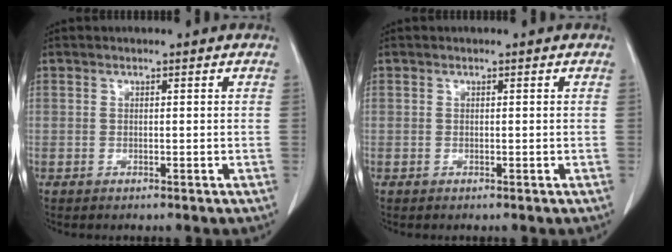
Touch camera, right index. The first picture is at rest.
{"total": 0.0}